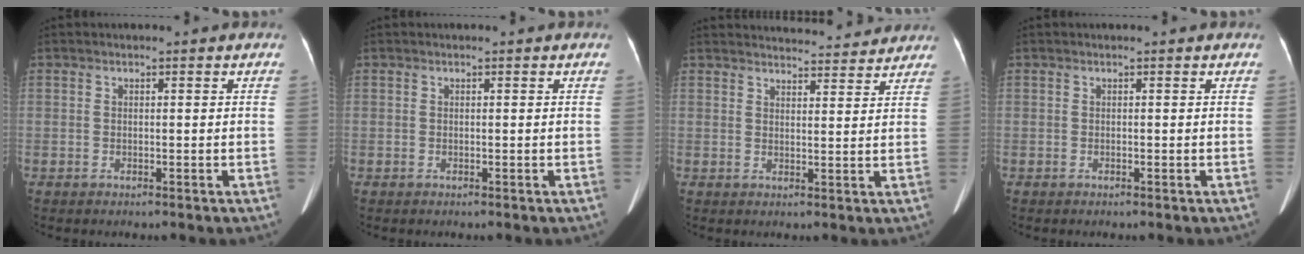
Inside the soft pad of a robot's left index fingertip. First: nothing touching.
{"total": 0.0}
{"total": 13.6, "force": [13.2, 2.0, 2.7], "torque": [-0.018, 0.005, 0.155]}
{"total": 0.7, "force": [0.5, 0.0, 0.5], "torque": [-0.008, 0.004, 0.004]}